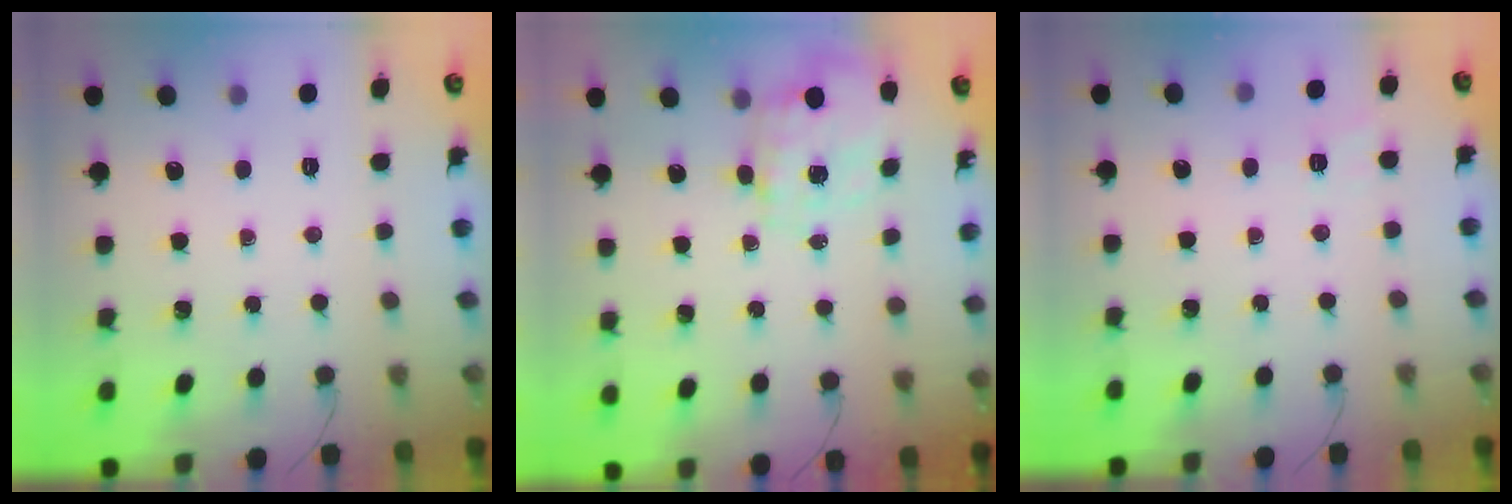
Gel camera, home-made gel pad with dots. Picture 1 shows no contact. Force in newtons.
{"total": 2.7, "press": 2.5, "slide": 1.1}
{"total": 2.8, "press": 2.2, "slide": 1.8}